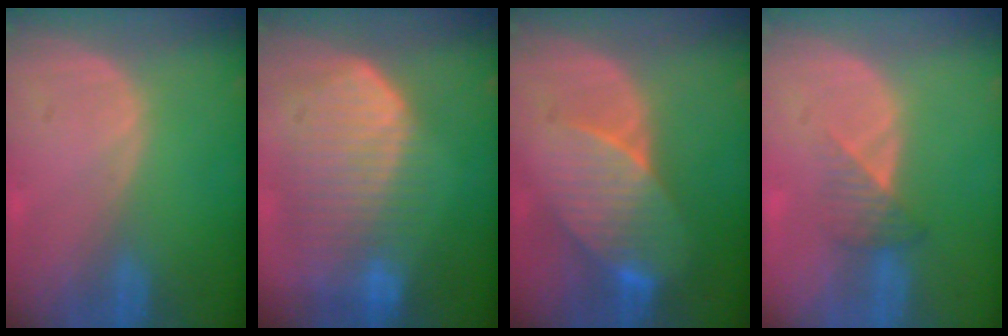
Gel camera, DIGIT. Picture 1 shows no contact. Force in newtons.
{"total": 10.5, "press": 9.2, "slide": 5.1}
{"total": 7.9, "press": 7.7, "slide": 1.8}
{"total": 3.3, "press": 3.0, "slide": 1.5}